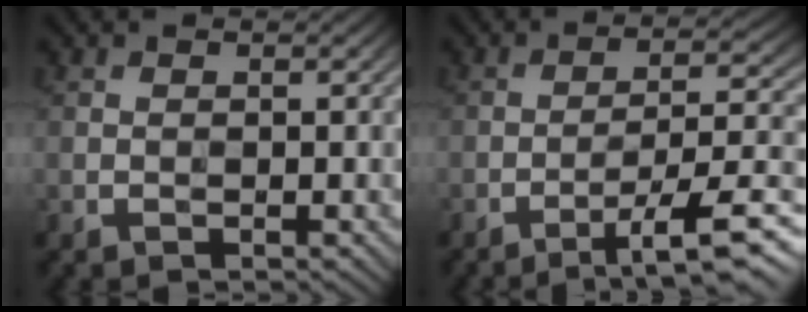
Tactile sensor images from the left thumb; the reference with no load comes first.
{"total": 10.2, "force": [-6.1, 2.0, 8.0], "torque": [-0.132, 0.006, -0.088]}